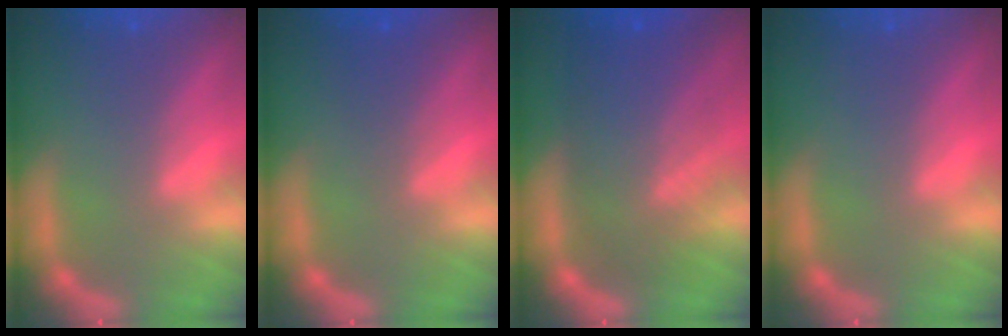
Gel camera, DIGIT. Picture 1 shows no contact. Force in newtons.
{"total": 2.0}
{"total": 9.1}
{"total": 0.0}